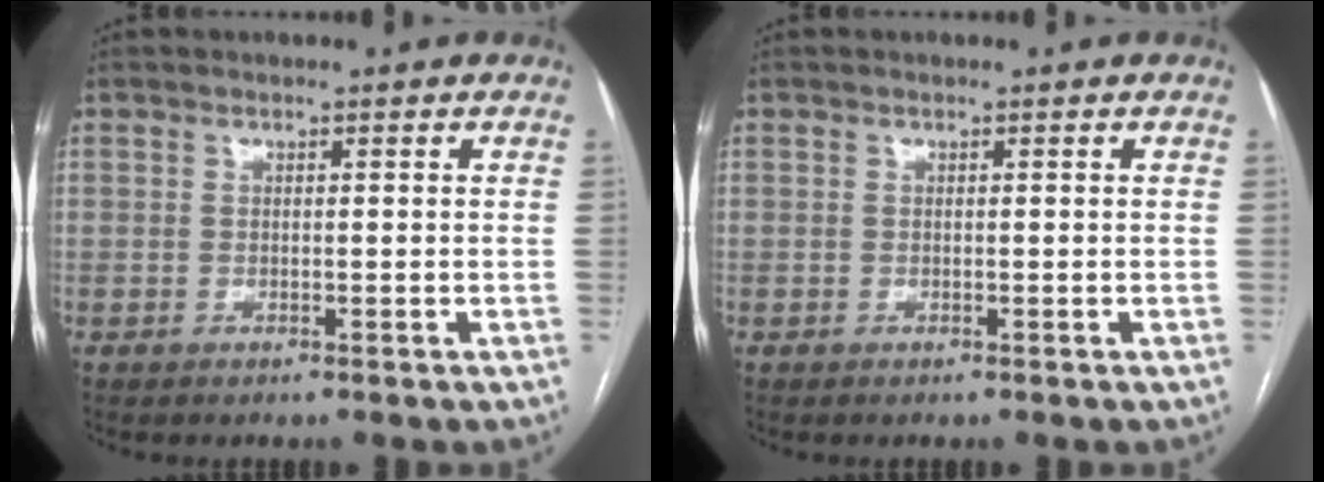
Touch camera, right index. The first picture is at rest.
{"total": 0.0}